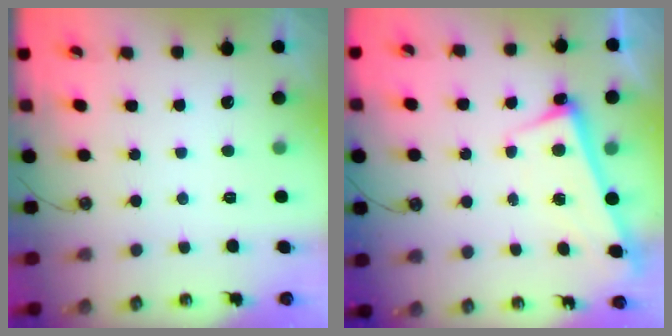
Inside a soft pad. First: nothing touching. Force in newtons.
{"total": 2.6, "press": 2.5, "slide": 0.7}